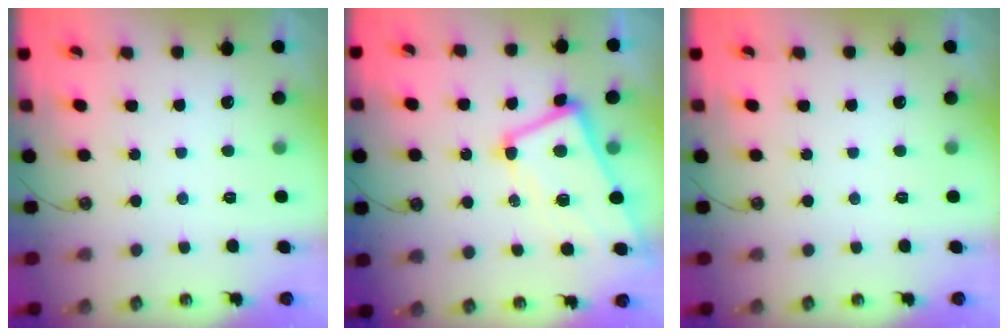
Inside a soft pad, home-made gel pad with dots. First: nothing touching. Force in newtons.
{"total": 2.9, "press": 2.8, "slide": 0.9}
{"total": 0.0}